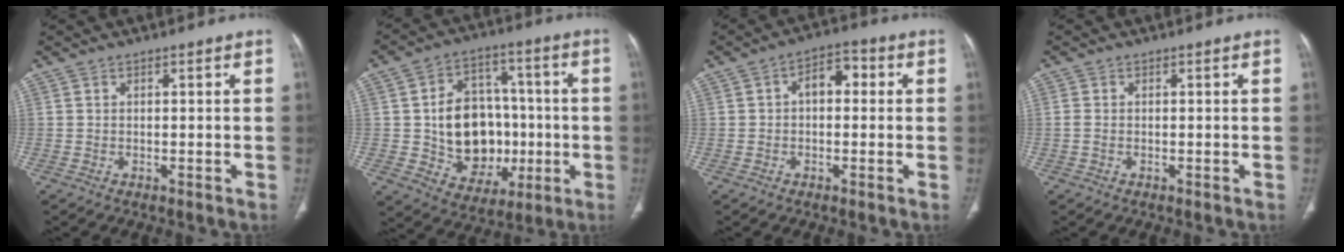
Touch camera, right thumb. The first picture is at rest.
{"total": 17.3, "force": [-1.5, 13.5, 10.6], "torque": [-0.113, 0.024, -0.006]}
{"total": 5.7, "force": [0.5, 3.6, 4.4], "torque": [-0.046, 0.022, -0.002]}
{"total": 1.3, "force": [-0.1, 0.9, 1.0], "torque": [-0.032, 0.002, -0.002]}